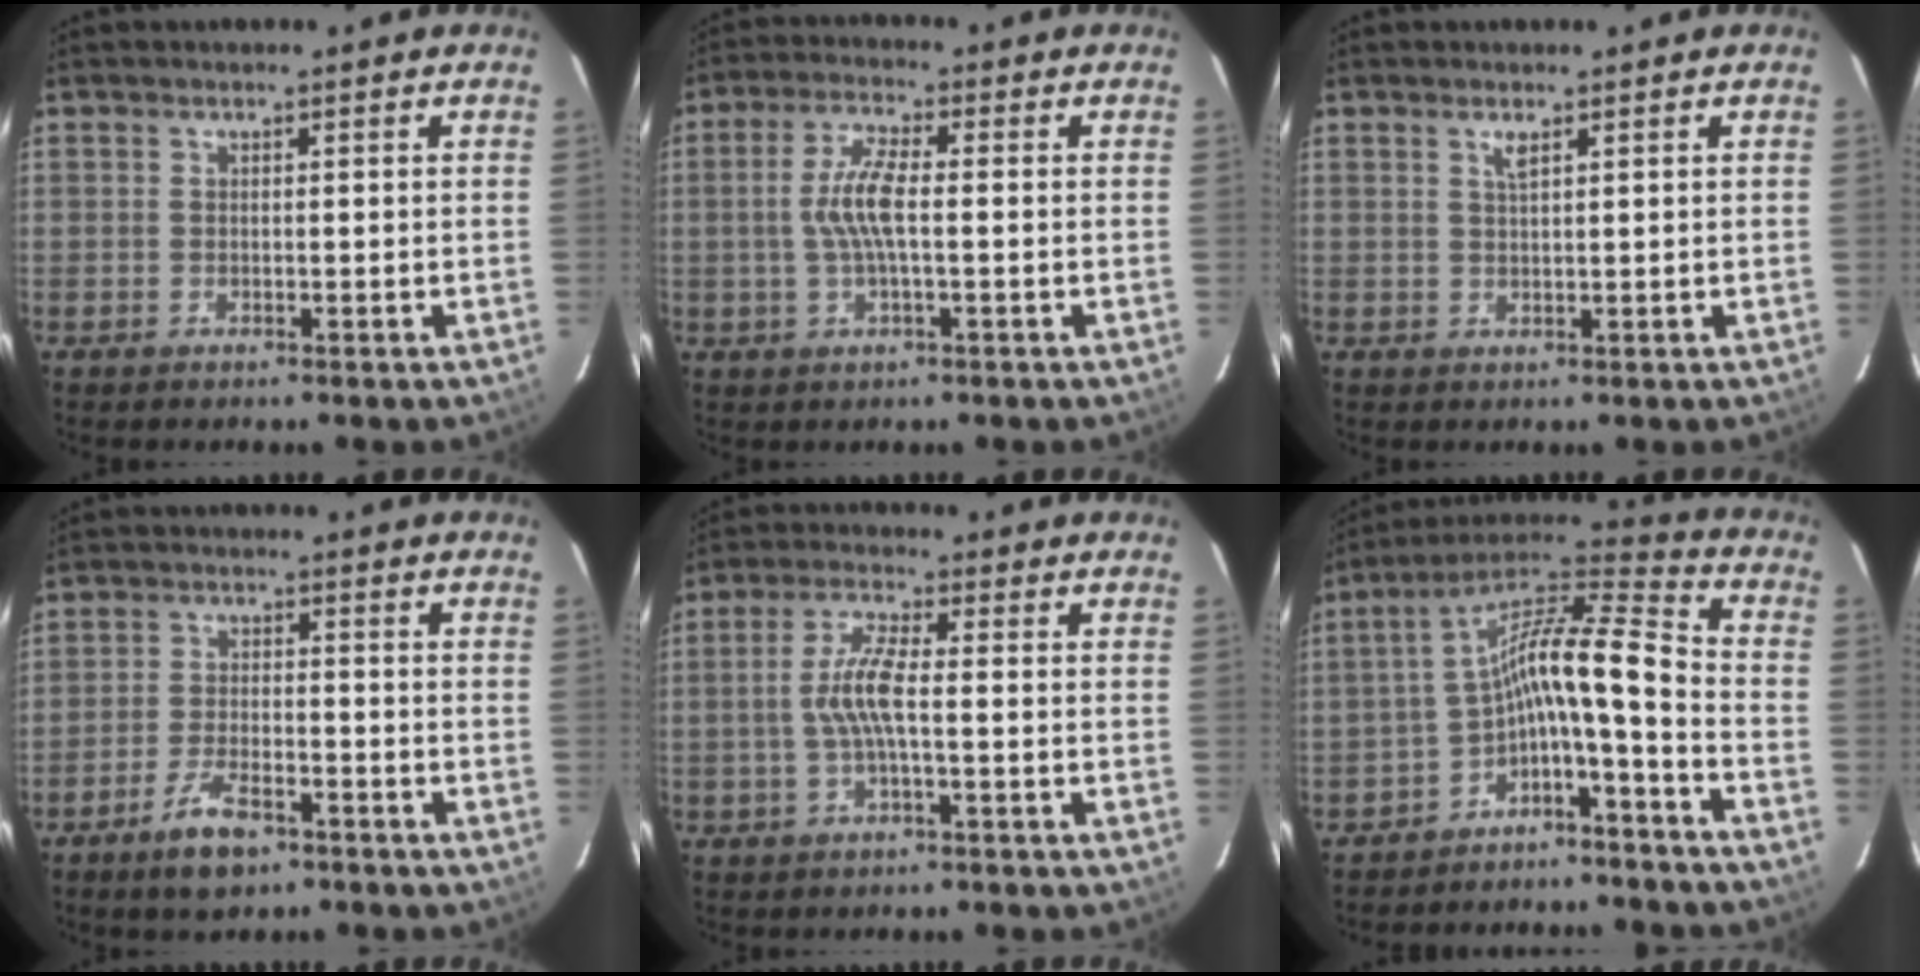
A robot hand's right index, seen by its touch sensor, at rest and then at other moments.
{"total": 7.1, "force": [-0.2, 1.8, 6.8], "torque": [-0.136, 0.006, -0.004]}
{"total": 1.6, "force": [0.9, 0.4, 1.2], "torque": [-0.023, 0.001, 0.016]}
{"total": 7.1, "force": [-4.8, 2.8, 4.5], "torque": [-0.104, -0.005, -0.085]}
{"total": 6.7, "force": [-0.8, 1.2, 6.5], "torque": [-0.133, 0.006, -0.016]}
{"total": 12.1, "force": [-5.4, 1.8, 10.6], "torque": [-0.199, 0.024, -0.101]}